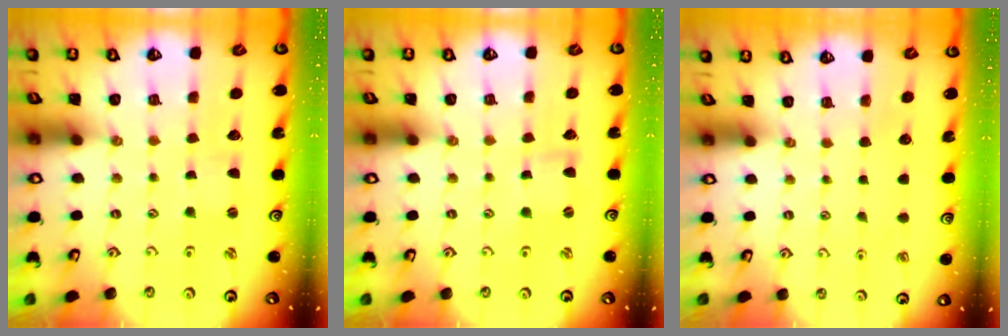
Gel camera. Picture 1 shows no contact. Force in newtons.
{"total": 0.6, "press": 0.6, "slide": 0.1}
{"total": 0.0}